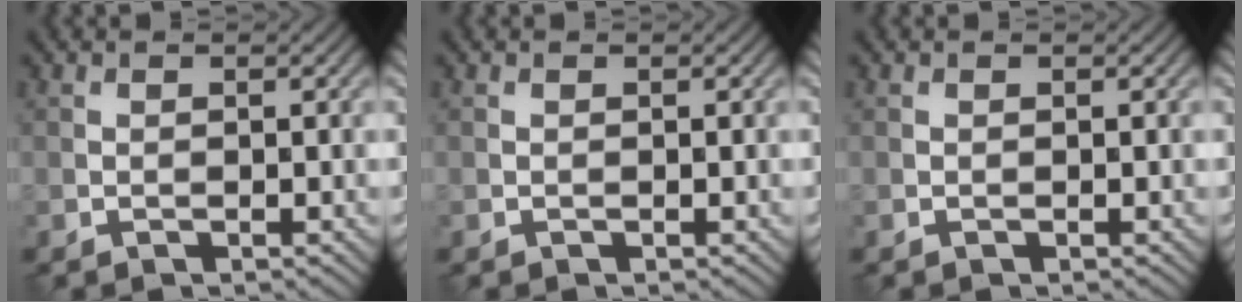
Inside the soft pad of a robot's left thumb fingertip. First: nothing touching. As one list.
[{"total": 0.0}, {"total": 0.0}]